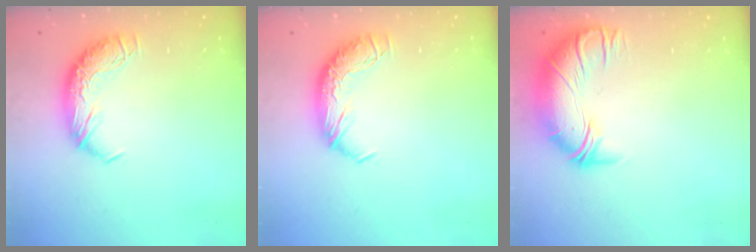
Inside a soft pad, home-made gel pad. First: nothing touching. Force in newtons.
{"total": 0.0}
{"total": 2.7, "press": 0.3, "slide": 2.7}